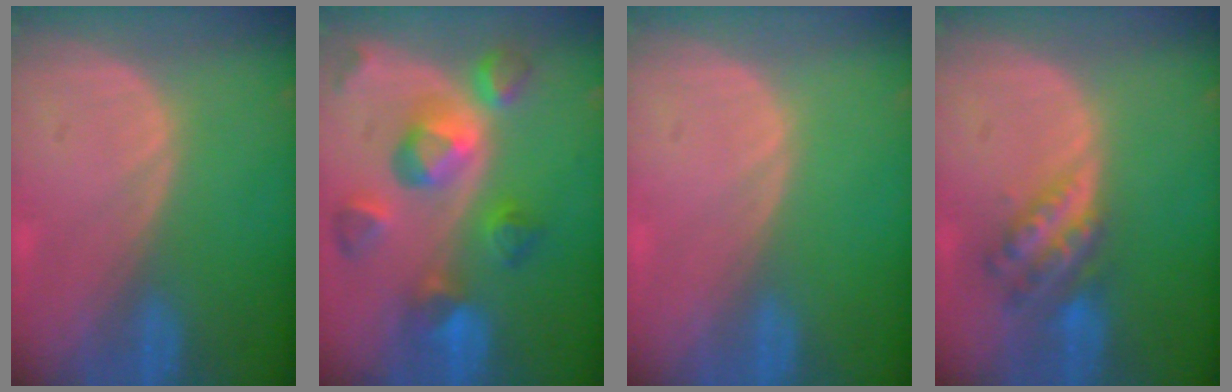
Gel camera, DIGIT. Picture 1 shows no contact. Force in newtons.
{"total": 10.4, "press": 9.2, "slide": 4.9}
{"total": 0.0}
{"total": 6.1, "press": 5.3, "slide": 3.0}